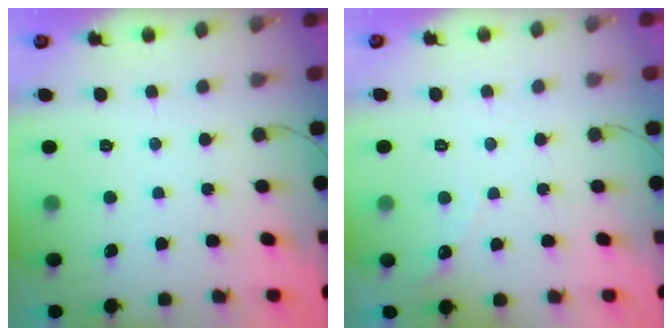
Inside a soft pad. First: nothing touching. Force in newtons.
{"total": 2.9, "press": 2.9, "slide": 0.2}